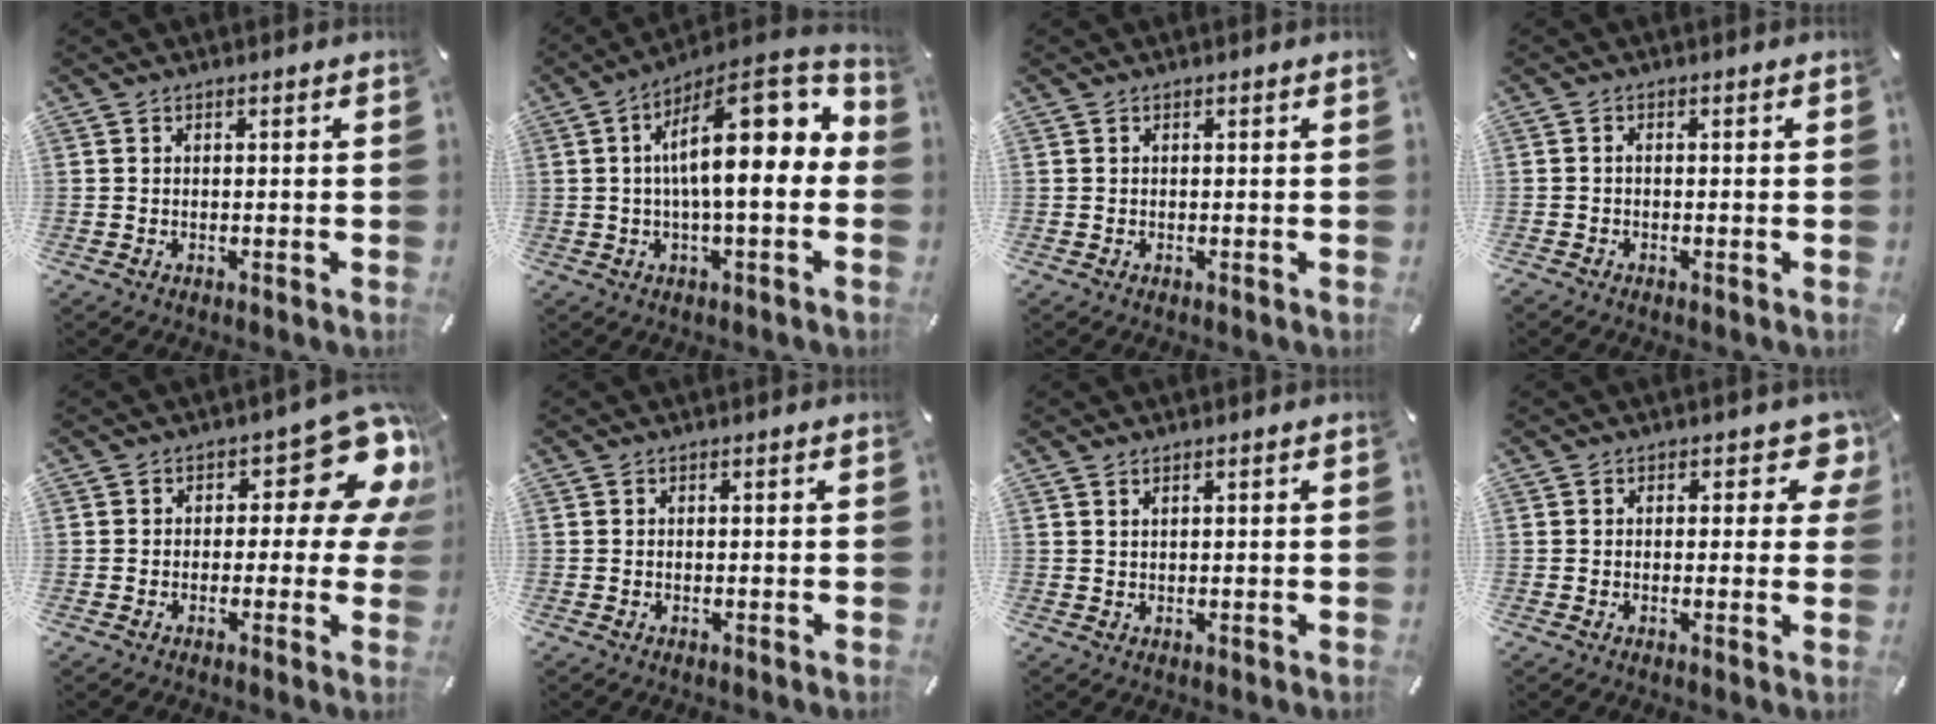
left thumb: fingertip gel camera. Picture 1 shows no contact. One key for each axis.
{"total": 16.8, "fx": 2.5, "fy": 5.3, "fz": 15.7, "tx": -0.229, "ty": -0.027, "tz": 0.034}
{"total": 0.0}
{"total": 1.0, "fx": -0.5, "fy": 0.3, "fz": 0.9, "tx": -0.017, "ty": 0.001, "tz": -0.010}
{"total": 13.4, "fx": 6.9, "fy": 6.0, "fz": 9.9, "tx": -0.107, "ty": -0.054, "tz": 0.117}
{"total": 0.0}
{"total": 0.9, "fx": 0.6, "fy": 0.1, "fz": 0.7, "tx": -0.013, "ty": -0.001, "tz": 0.010}
{"total": 5.4, "fx": 2.4, "fy": 3.1, "fz": 3.6, "tx": -0.030, "ty": -0.012, "tz": 0.034}